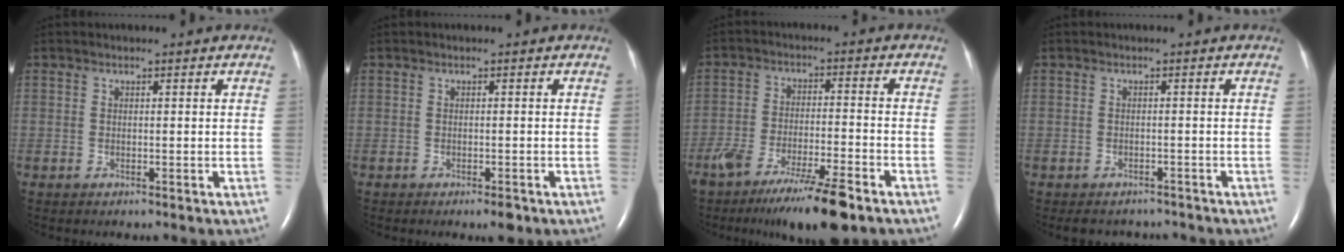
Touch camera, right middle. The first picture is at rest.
{"total": 1.6, "force": [-1.0, 0.4, 1.1], "torque": [-0.015, -0.002, -0.012]}
{"total": 12.5, "force": [-8.8, 1.2, 8.8], "torque": [-0.154, -0.031, -0.147]}
{"total": 5.0, "force": [-4.6, 2.0, 0.7], "torque": [-0.006, 0.001, -0.054]}